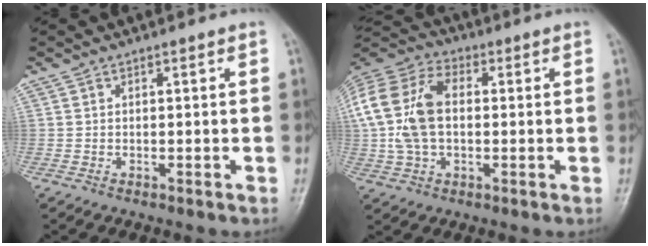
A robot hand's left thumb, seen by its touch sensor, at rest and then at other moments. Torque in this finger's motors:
{"motor_torque": [1.80, 3.21, 1.50, -0.78, 0.60]}